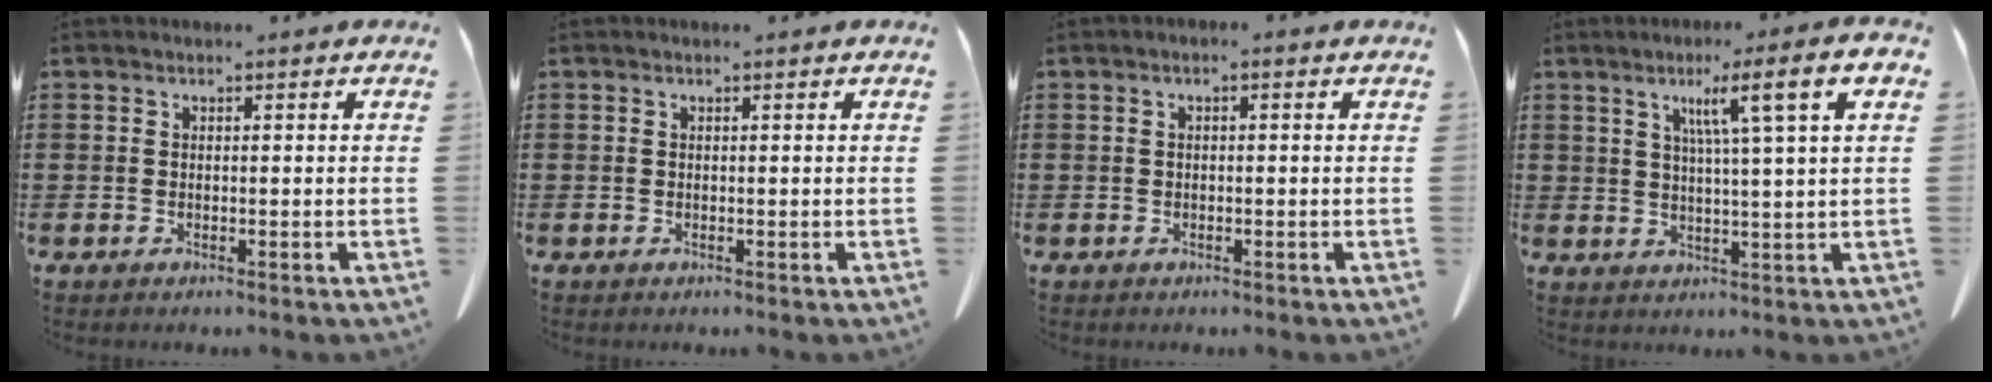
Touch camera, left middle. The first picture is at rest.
{"total": 0.0}
{"total": 0.7, "force": [-0.2, 0.2, 0.6], "torque": [-0.012, -0.002, -0.004]}
{"total": 7.2, "force": [2.9, -0.6, 6.6], "torque": [-0.116, -0.006, 0.039]}